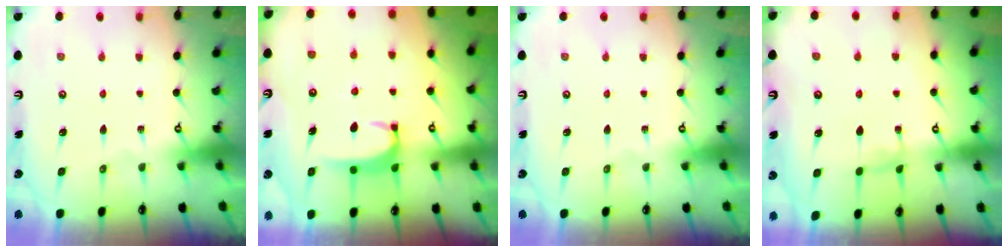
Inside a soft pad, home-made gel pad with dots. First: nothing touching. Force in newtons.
{"total": 1.8, "press": 1.7, "slide": 0.5}
{"total": 0.0}
{"total": 0.5, "press": 0.3, "slide": 0.4}